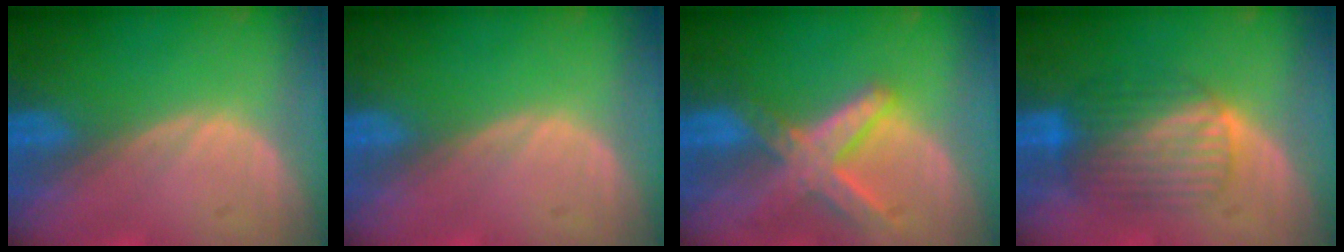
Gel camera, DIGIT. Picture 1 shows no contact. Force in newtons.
{"total": 0.0}
{"total": 8.2, "press": 7.1, "slide": 4.3}
{"total": 6.7, "press": 6.7, "slide": 0.3}